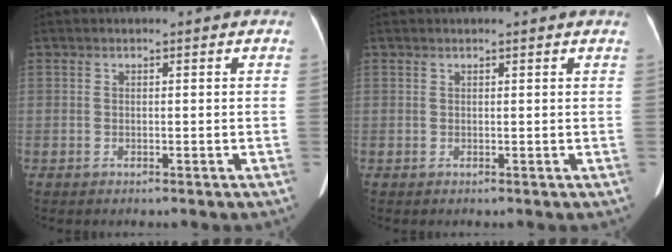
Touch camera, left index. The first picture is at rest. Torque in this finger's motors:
{"motor_torque": [-0.14, -0.07, 0.02, 0.02]}